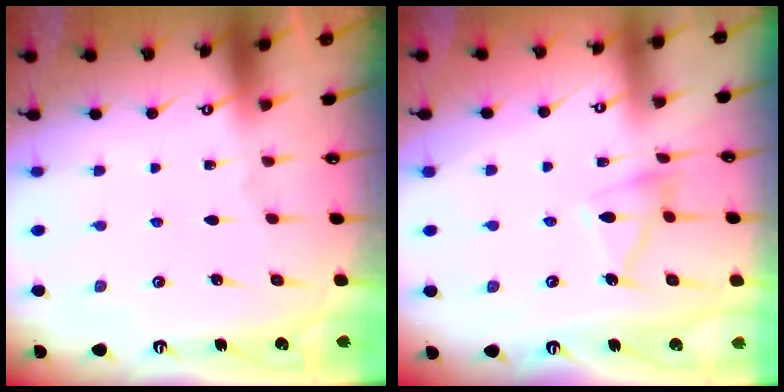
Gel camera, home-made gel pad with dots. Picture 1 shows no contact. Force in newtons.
{"total": 9.3, "press": 9.3, "slide": 0.8}